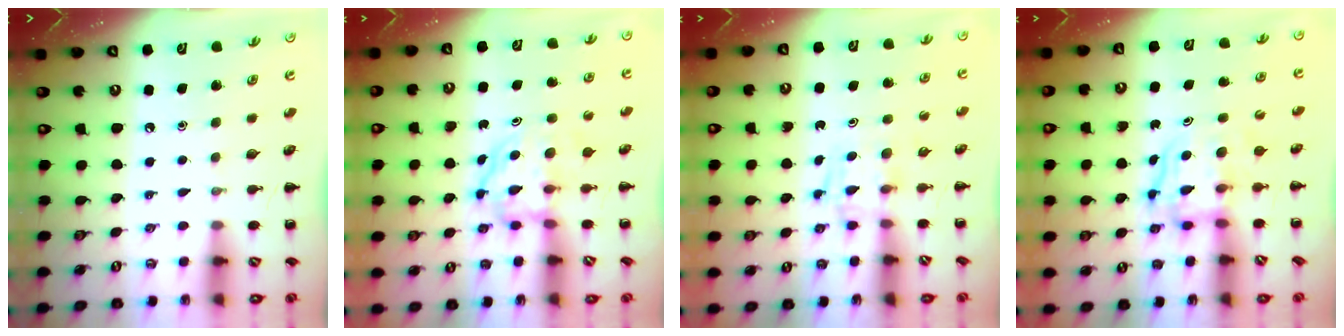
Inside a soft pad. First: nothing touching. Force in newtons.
{"total": 3.9, "press": 3.9, "slide": 0.5}
{"total": 3.1, "press": 2.8, "slide": 1.3}
{"total": 3.5, "press": 3.5, "slide": 0.3}